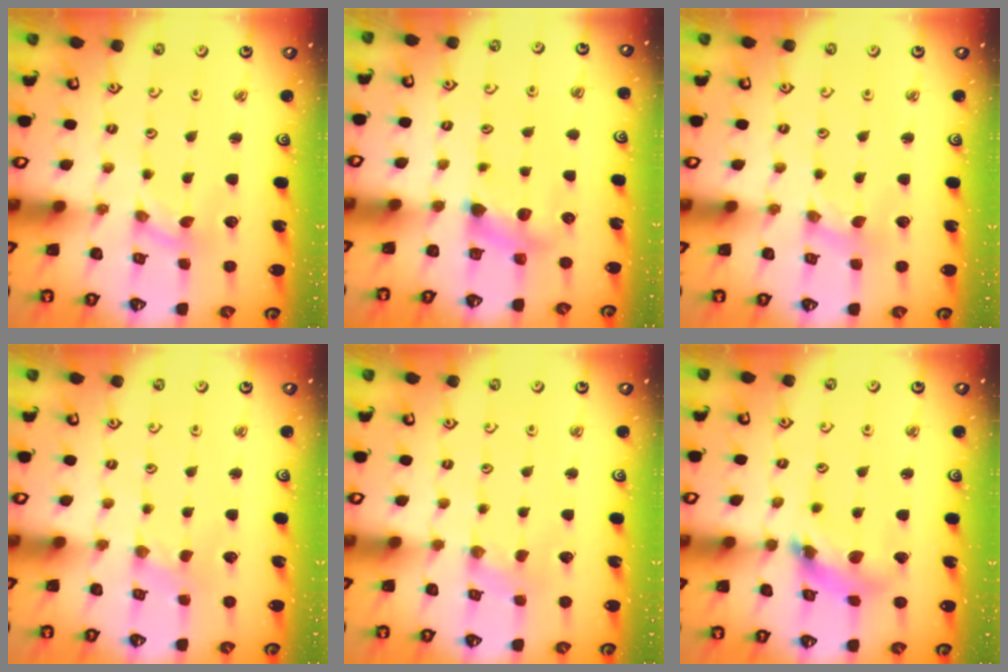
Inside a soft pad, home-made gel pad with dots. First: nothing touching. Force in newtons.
{"total": 5.6, "press": 5.6, "slide": 0.4}
{"total": 0.0}
{"total": 0.0}
{"total": 1.2, "press": 1.1, "slide": 0.3}
{"total": 10.0, "press": 9.9, "slide": 1.2}